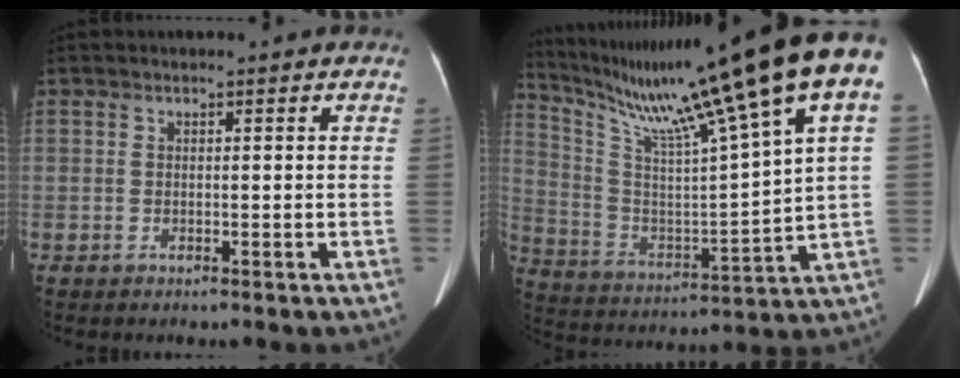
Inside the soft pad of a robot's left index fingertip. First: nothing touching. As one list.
[{"total": 26.3, "force": [18.1, -0.8, 19.1], "torque": [-0.324, -0.009, 0.286]}]